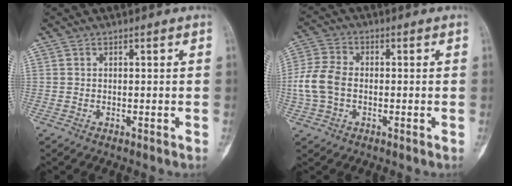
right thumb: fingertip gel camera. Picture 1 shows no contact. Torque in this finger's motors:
{"motor_torque": [-0.06, 0.33, 0.59, -0.11, 0.21]}